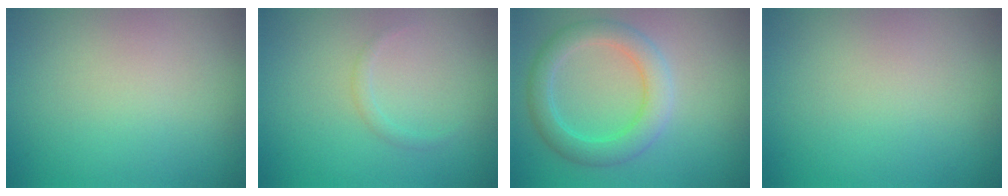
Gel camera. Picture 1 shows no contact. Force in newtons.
{"total": 0.8, "press": 0.7, "slide": 0.1}
{"total": 3.8, "press": 3.8, "slide": 0.1}
{"total": 0.0}